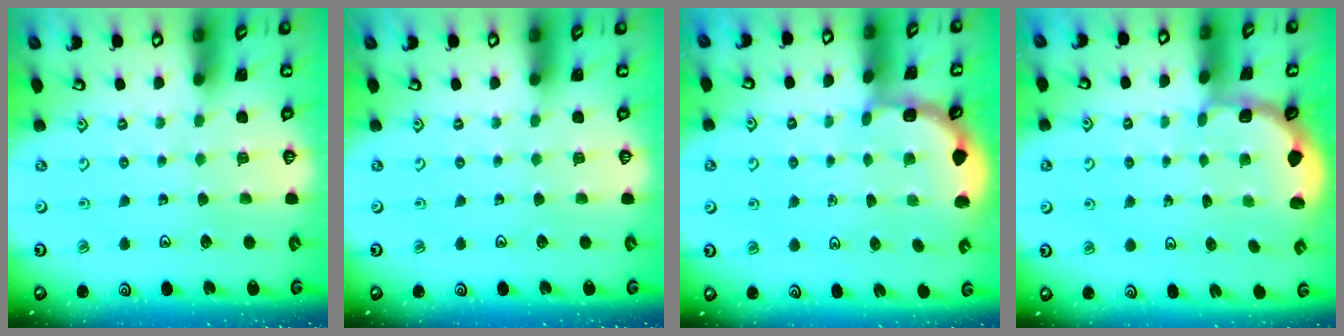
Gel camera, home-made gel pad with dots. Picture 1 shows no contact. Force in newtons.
{"total": 0.0}
{"total": 2.1, "press": 2.1, "slide": 0.3}
{"total": 2.0, "press": 1.8, "slide": 0.7}